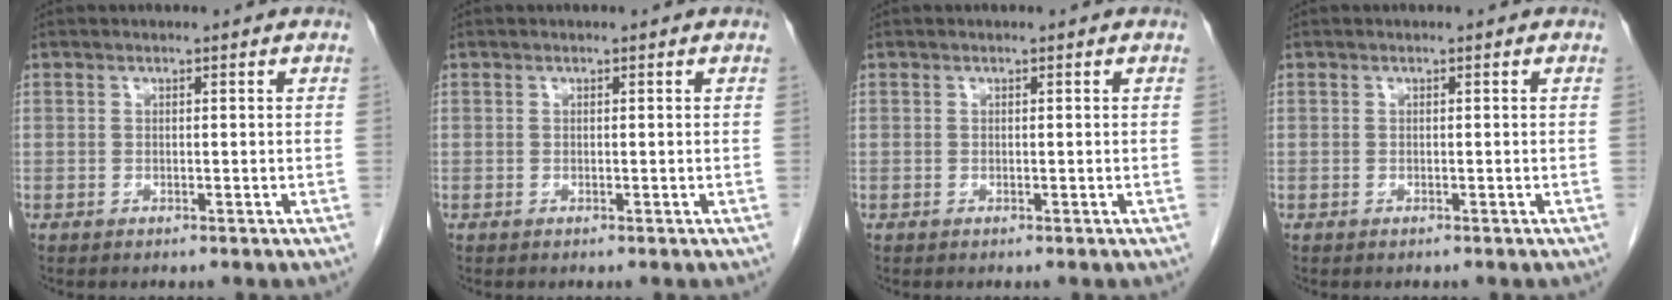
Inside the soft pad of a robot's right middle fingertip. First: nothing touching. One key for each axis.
{"total": 0.0}
{"total": 0.0}
{"total": 0.0}